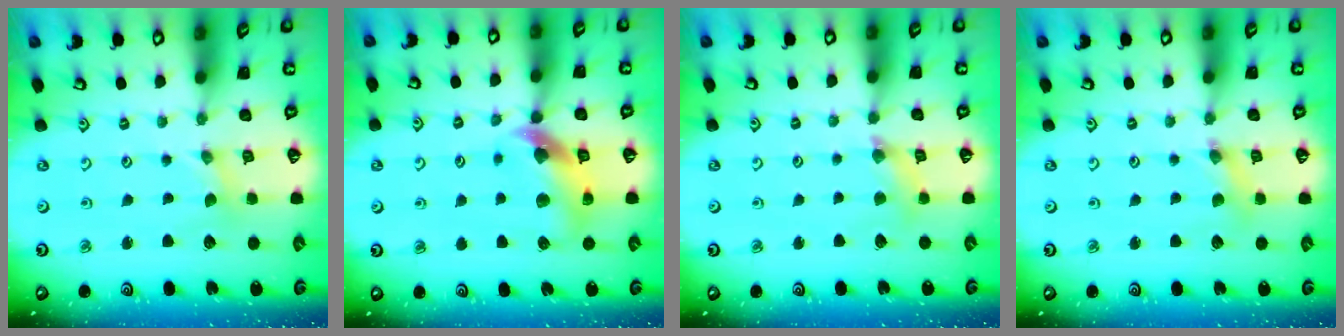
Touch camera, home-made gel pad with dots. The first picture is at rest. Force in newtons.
{"total": 11.7, "press": 11.6, "slide": 1.8}
{"total": 5.7, "press": 5.7, "slide": 0.6}
{"total": 2.5, "press": 2.5, "slide": 0.3}